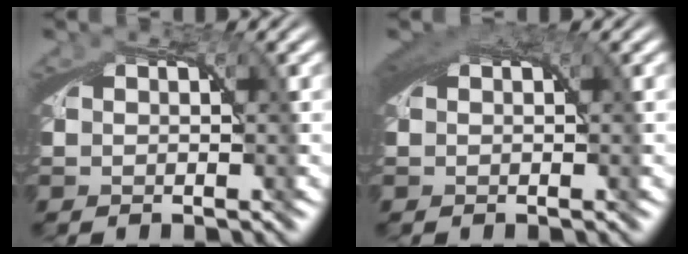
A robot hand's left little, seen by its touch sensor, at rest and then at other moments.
{"total": 2.2, "force": [0.7, 1.3, 1.6], "torque": [-0.034, -0.003, 0.012]}